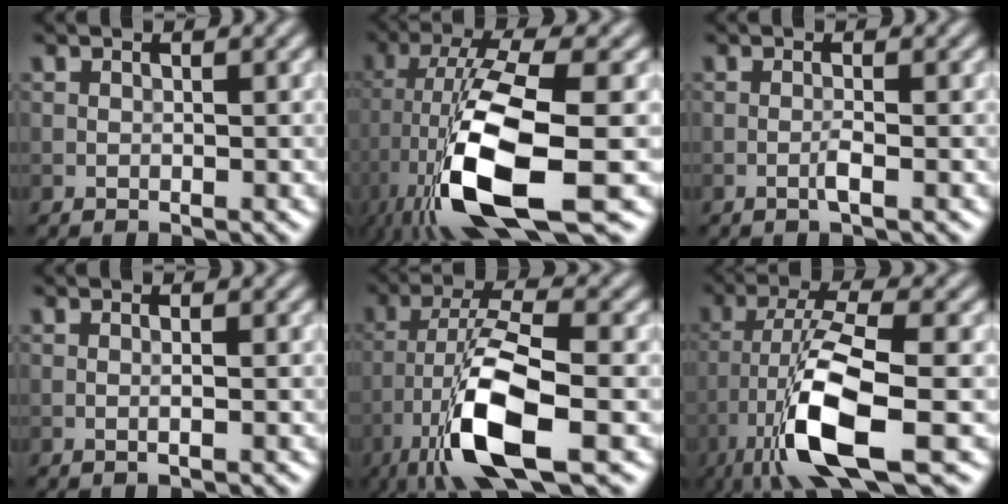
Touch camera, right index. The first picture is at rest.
{"total": 13.2, "force": [-4.6, 3.6, 11.9], "torque": [-0.238, -0.004, -0.082]}
{"total": 1.1, "force": [-0.4, 0.0, 1.0], "torque": [-0.020, 0.002, -0.012]}
{"total": 0.7, "force": [0.0, 0.2, 0.7], "torque": [-0.010, 0.000, -0.002]}
{"total": 10.1, "force": [-4.7, 2.6, 8.5], "torque": [-0.163, 0.007, -0.095]}
{"total": 10.2, "force": [-4.6, 2.3, 8.8], "torque": [-0.170, 0.005, -0.091]}